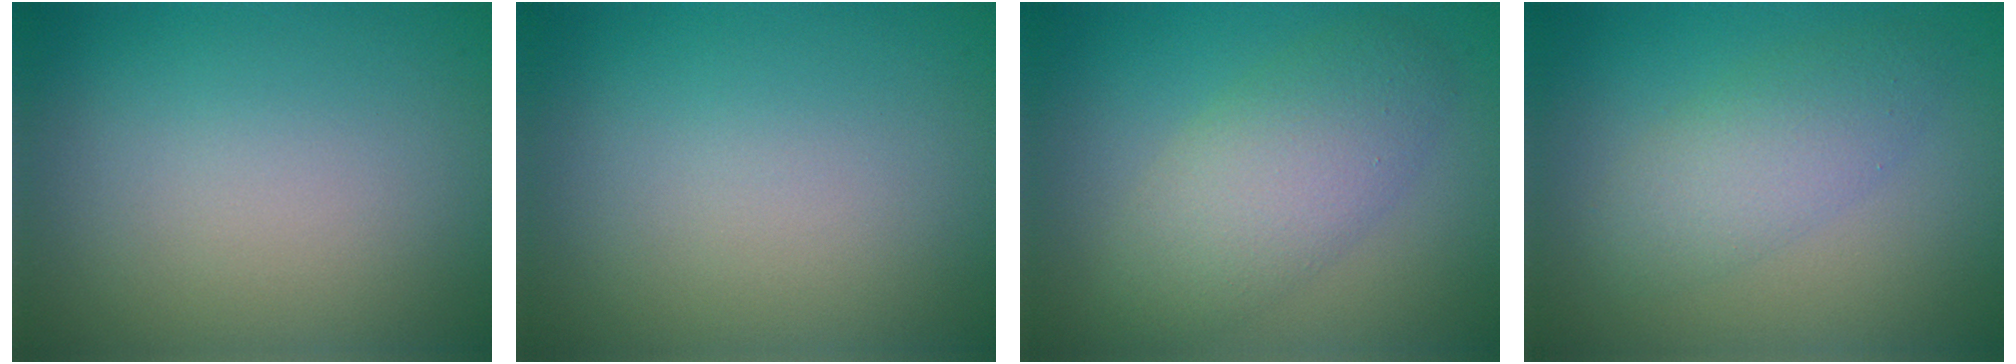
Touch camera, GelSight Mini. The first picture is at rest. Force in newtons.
{"total": 0.0}
{"total": 5.0, "press": 5.0, "slide": 0.1}
{"total": 2.3, "press": 2.3, "slide": 0.2}